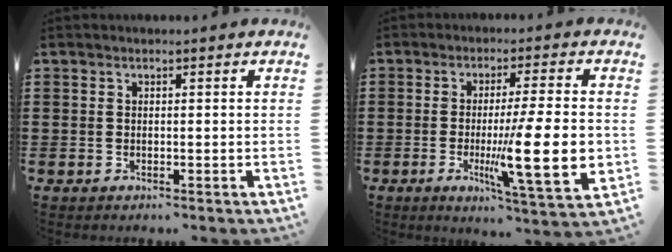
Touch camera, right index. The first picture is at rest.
{"total": 13.8, "force": [-1.5, 2.2, 13.5], "torque": [-0.221, -0.022, -0.029]}